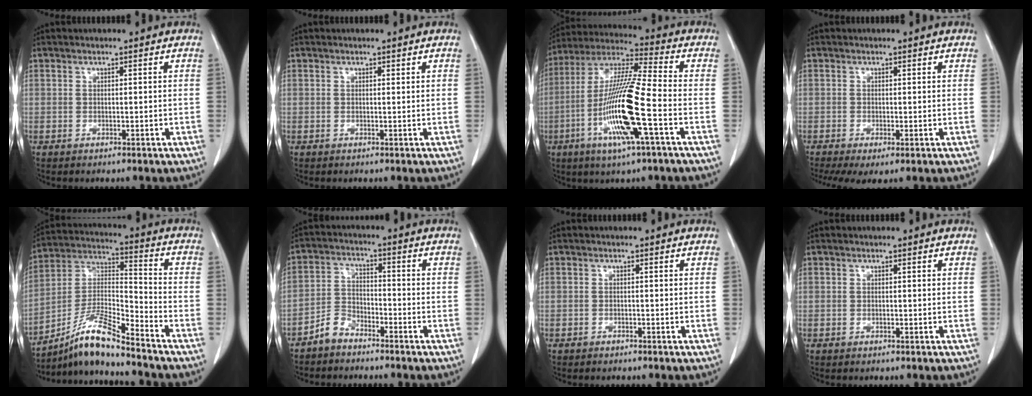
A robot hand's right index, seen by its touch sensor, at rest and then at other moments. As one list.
[{"total": 0.0}, {"total": 16.4, "force": [-5.1, 0.3, 15.6], "torque": [-0.318, -0.015, -0.102]}, {"total": 4.7, "force": [-2.4, 1.6, 3.7], "torque": [-0.065, -0.014, -0.041]}, {"total": 11.2, "force": [-9.5, -0.1, 5.9], "torque": [-0.122, 0.008, -0.176]}, {"total": 4.3, "force": [-3.5, 2.3, 1.0], "torque": [-0.017, 0.005, -0.070]}, {"total": 0.6, "force": [-0.5, 0.2, 0.1], "torque": [-0.007, 0.000, -0.007]}, {"total": 0.0}]